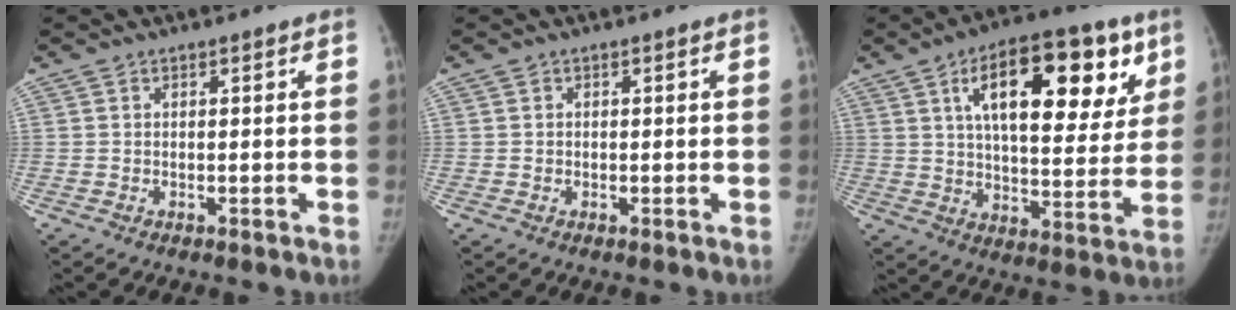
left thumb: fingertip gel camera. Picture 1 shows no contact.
{"total": 0.0}
{"total": 22.5, "force": [9.6, 10.1, 17.6], "torque": [-0.219, -0.016, 0.147]}